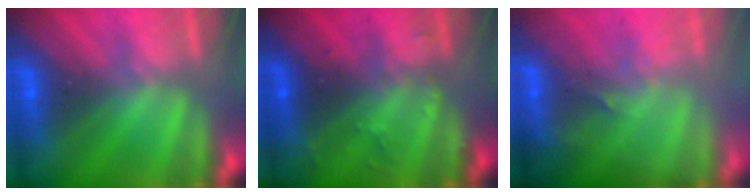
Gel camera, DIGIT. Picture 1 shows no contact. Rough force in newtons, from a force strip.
{"total": 2.4}
{"total": 2.9}